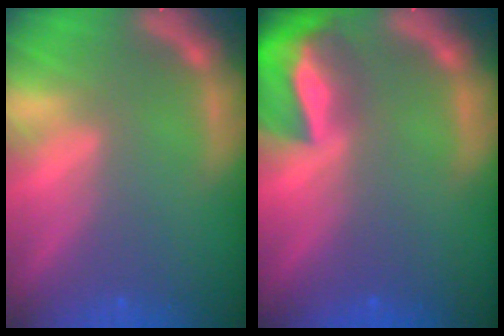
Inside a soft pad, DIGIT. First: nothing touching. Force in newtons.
{"total": 8.5}